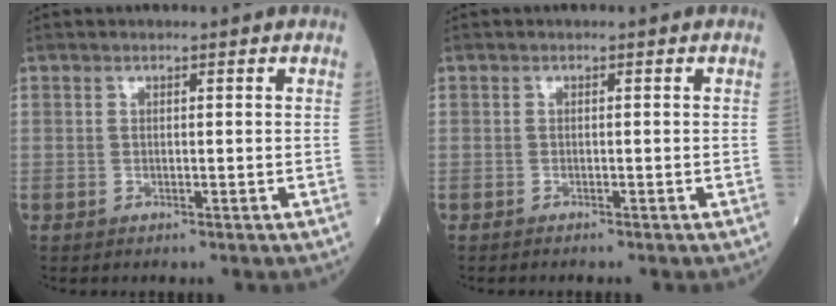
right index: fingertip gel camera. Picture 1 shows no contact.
{"total": 0.9, "force": [-0.9, 0.0, 0.1], "torque": [0.000, -0.001, -0.014]}